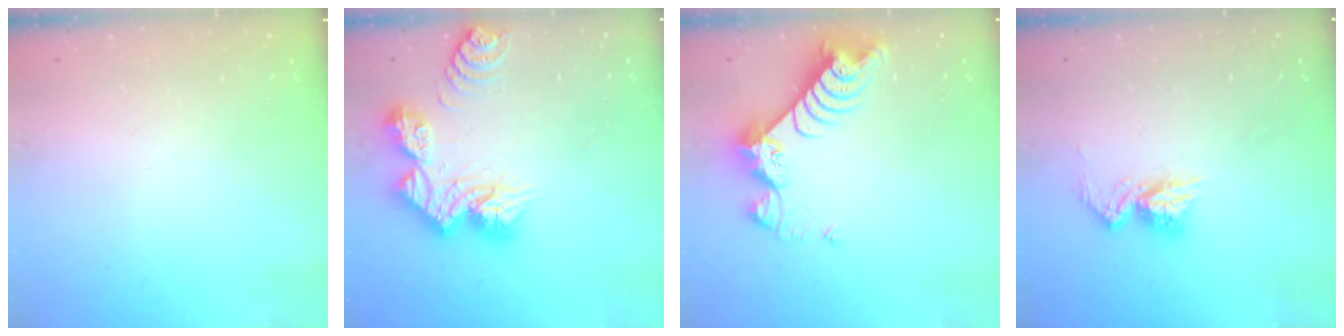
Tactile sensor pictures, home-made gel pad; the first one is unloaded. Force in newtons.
{"total": 14.1, "press": 14.1, "slide": 1.3}
{"total": 8.8, "press": 8.7, "slide": 0.9}
{"total": 9.6, "press": 9.6, "slide": 0.8}